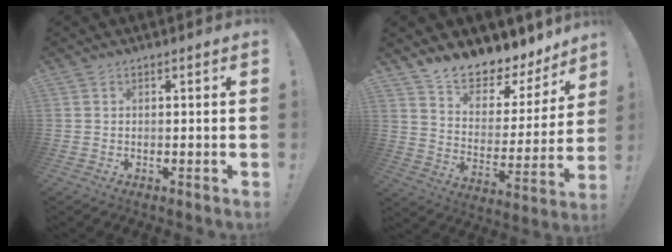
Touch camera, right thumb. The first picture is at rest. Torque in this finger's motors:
{"motor_torque": [-0.63, 1.68, 0.31, 0.07, 0.01]}